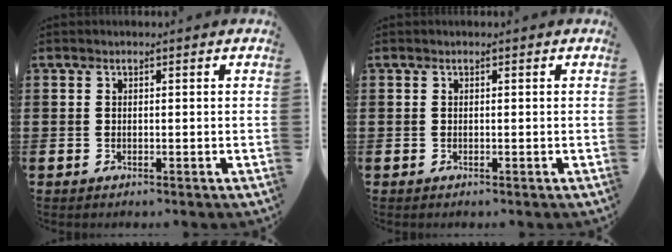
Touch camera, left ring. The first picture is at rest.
{"total": 0.0}